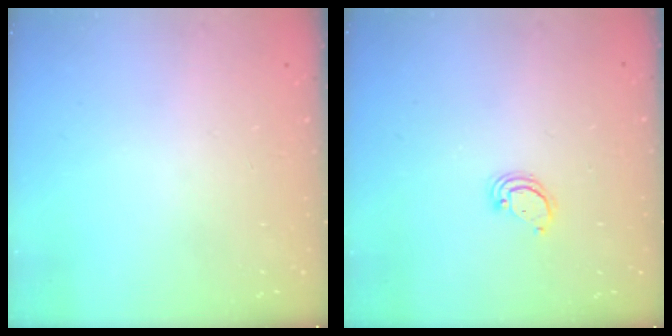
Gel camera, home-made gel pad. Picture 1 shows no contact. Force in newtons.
{"total": 2.8, "press": 2.8, "slide": 0.2}